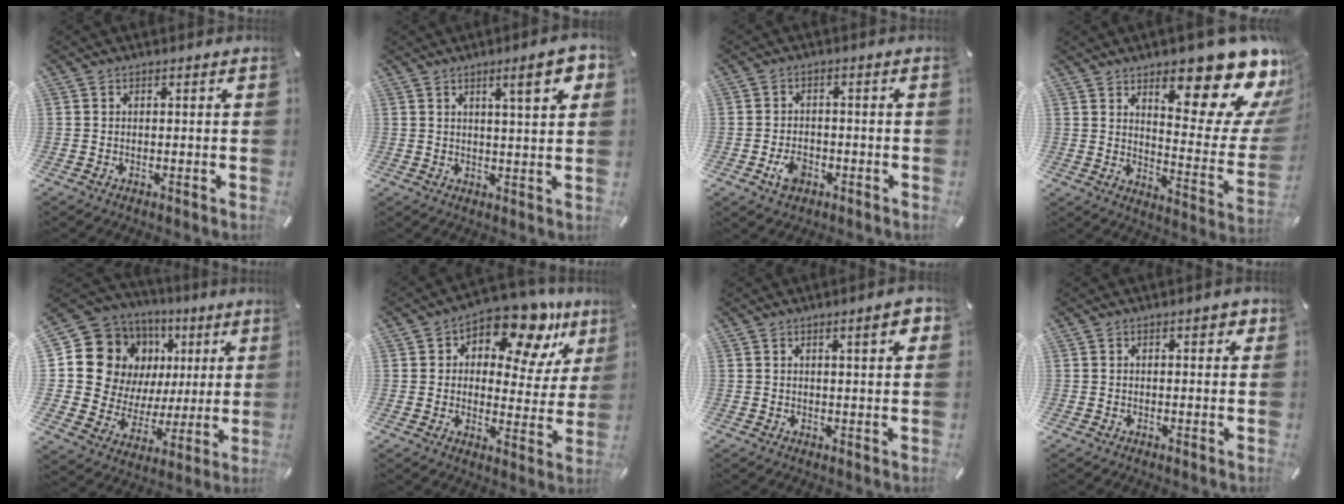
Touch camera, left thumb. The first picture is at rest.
{"total": 9.2, "force": [4.2, 1.9, 8.0], "torque": [-0.120, -0.011, 0.061]}
{"total": 4.8, "force": [-2.1, 3.4, 2.6], "torque": [-0.055, 0.007, -0.038]}
{"total": 20.8, "force": [13.4, 7.7, 13.9], "torque": [-0.166, -0.117, 0.214]}
{"total": 16.2, "force": [5.8, 13.8, 6.2], "torque": [-0.099, -0.040, 0.130]}
{"total": 13.2, "force": [8.9, 6.5, 7.3], "torque": [-0.102, -0.064, 0.152]}
{"total": 5.3, "force": [2.4, 1.3, 4.5], "torque": [-0.066, -0.005, 0.035]}
{"total": 1.7, "force": [0.7, 0.8, 1.3], "torque": [-0.010, 0.000, 0.008]}